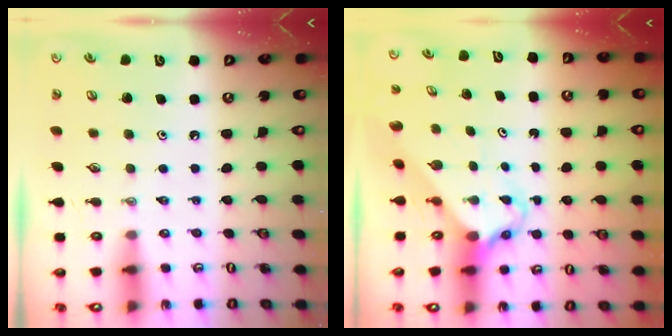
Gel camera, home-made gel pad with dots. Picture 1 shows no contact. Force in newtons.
{"total": 2.7, "press": 2.7, "slide": 0.2}